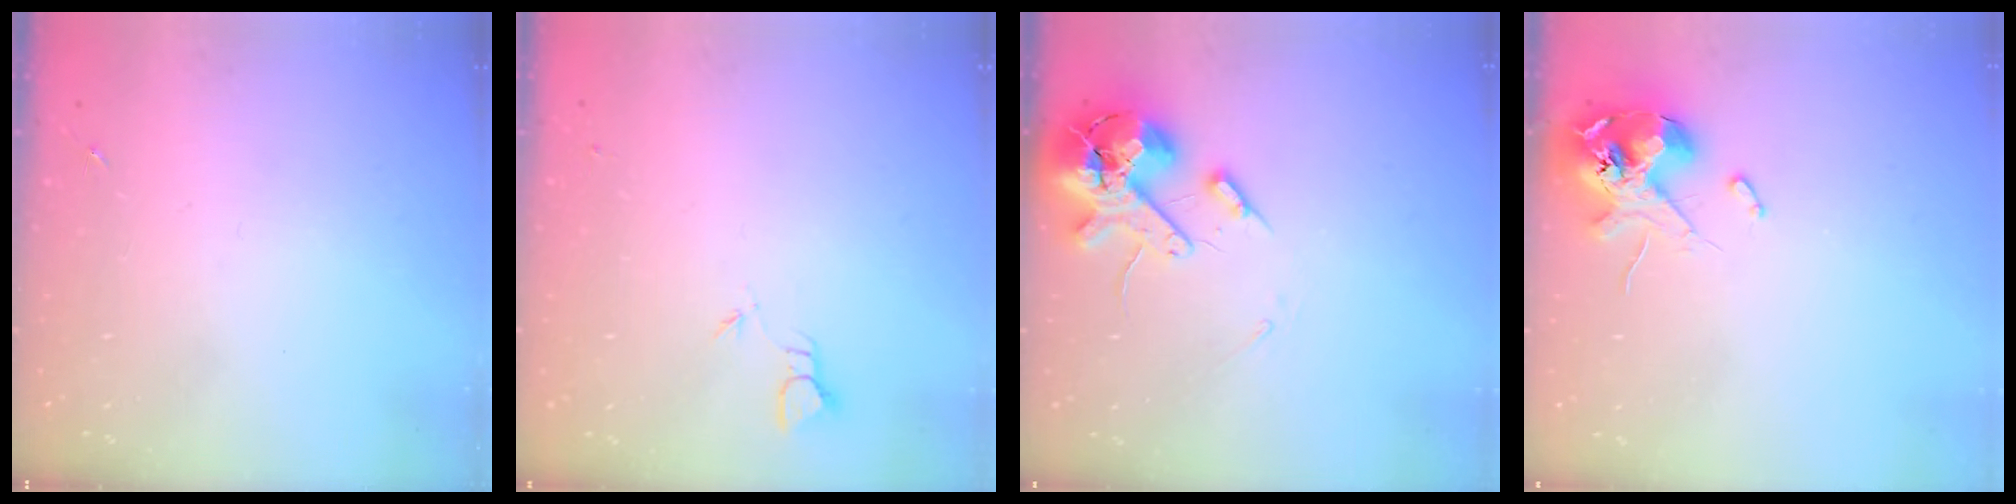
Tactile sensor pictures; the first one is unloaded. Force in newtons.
{"total": 2.0, "press": 2.0, "slide": 0.1}
{"total": 14.6, "press": 14.4, "slide": 2.4}
{"total": 12.4, "press": 12.3, "slide": 1.8}